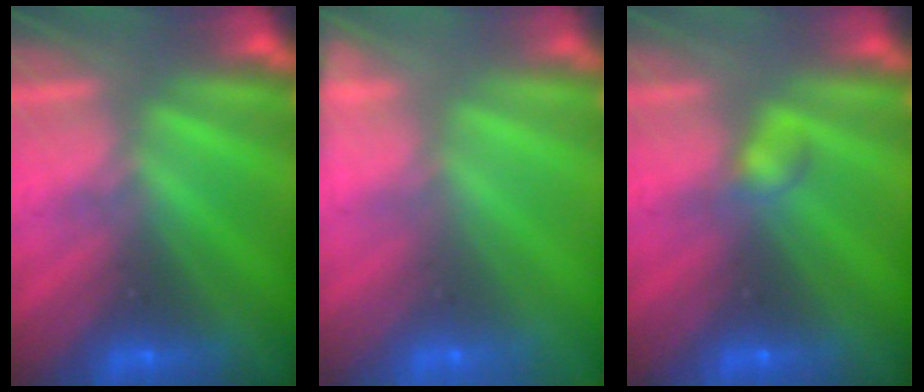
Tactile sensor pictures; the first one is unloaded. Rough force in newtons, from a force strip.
{"total": 5.9}
{"total": 2.2}